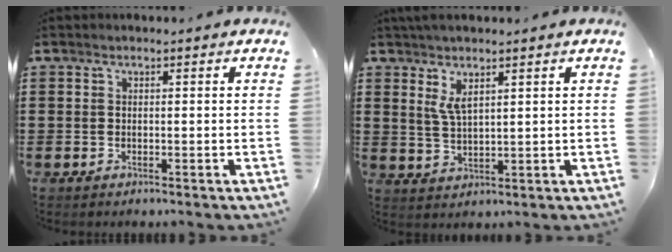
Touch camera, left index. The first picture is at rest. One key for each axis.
{"total": 4.3, "fx": 2.4, "fy": 1.1, "fz": 3.4, "tx": -0.072, "ty": 0.001, "tz": 0.044}